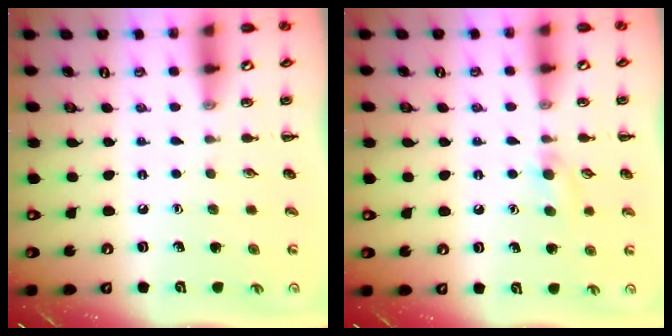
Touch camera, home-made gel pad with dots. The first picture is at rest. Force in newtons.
{"total": 5.3, "press": 4.9, "slide": 1.9}